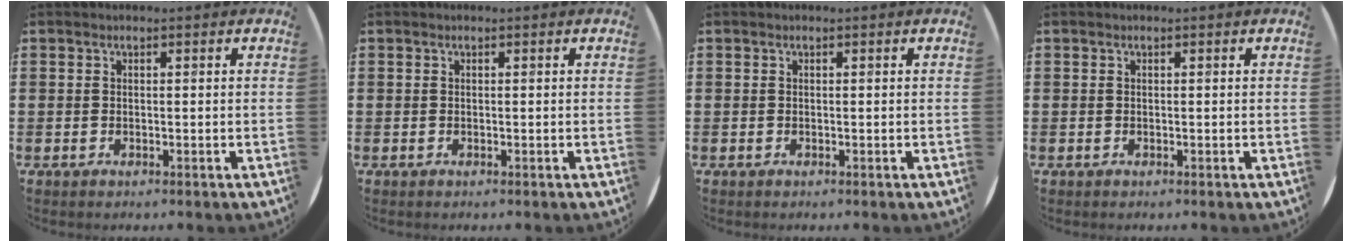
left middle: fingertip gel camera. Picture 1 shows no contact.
{"total": 0.0}
{"total": 0.0}
{"total": 0.0}